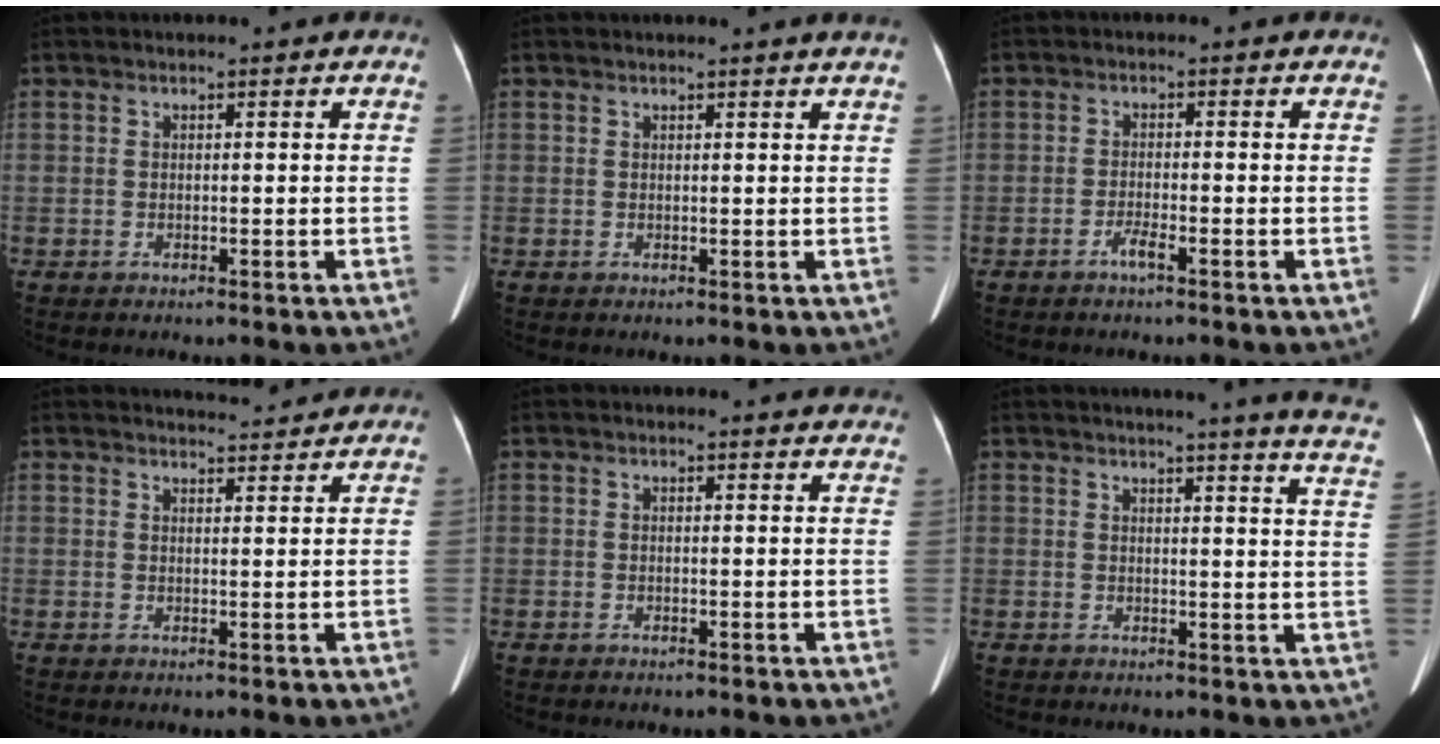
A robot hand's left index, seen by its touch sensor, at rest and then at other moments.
{"total": 1.7, "force": [1.6, -0.5, 0.5], "torque": [-0.015, -0.005, 0.016]}
{"total": 1.8, "force": [-1.4, -0.1, 1.2], "torque": [-0.029, -0.003, -0.026]}
{"total": 4.4, "force": [4.4, 0.3, 0.4], "torque": [-0.014, 0.010, 0.058]}
{"total": 4.9, "force": [4.8, 0.7, 0.8], "torque": [-0.004, -0.004, 0.032]}
{"total": 14.3, "force": [12.7, -1.1, 6.6], "torque": [-0.083, -0.074, 0.123]}